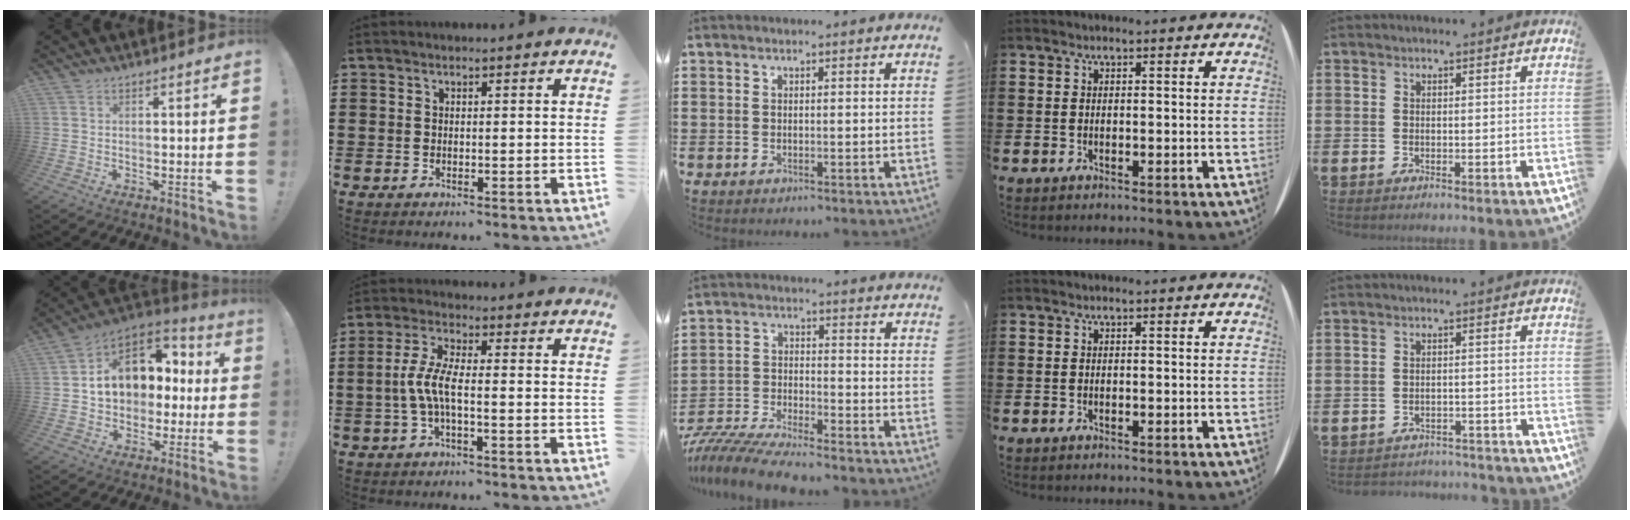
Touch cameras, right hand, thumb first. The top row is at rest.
{"thumb": {"total": 14.0, "force": [2.8, 11.5, 7.6], "torque": [-0.105, -0.008, 0.063]}, "index": {"total": 5.5, "force": [-1.4, 1.5, 5.1], "torque": [-0.126, -0.007, -0.037]}, "middle": {"total": 7.2, "force": [-7.0, 0.2, 1.7], "torque": [-0.040, -0.001, -0.139]}, "little": {"total": 1.9, "force": [-1.9, 0.1, -0.1], "torque": [-0.006, 0.003, -0.043]}}